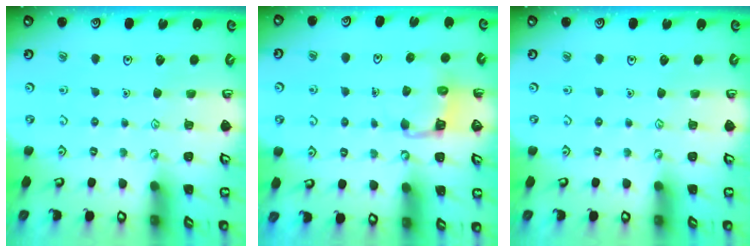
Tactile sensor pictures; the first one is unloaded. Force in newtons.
{"total": 2.8, "press": 2.8, "slide": 0.2}
{"total": 0.0}